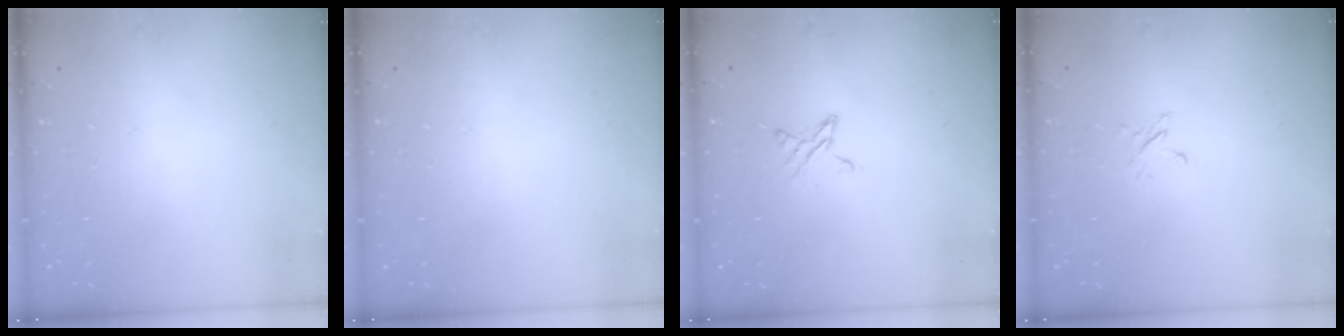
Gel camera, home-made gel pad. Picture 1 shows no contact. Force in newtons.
{"total": 0.0}
{"total": 5.0, "press": 4.9, "slide": 0.5}
{"total": 2.4, "press": 2.4, "slide": 0.3}